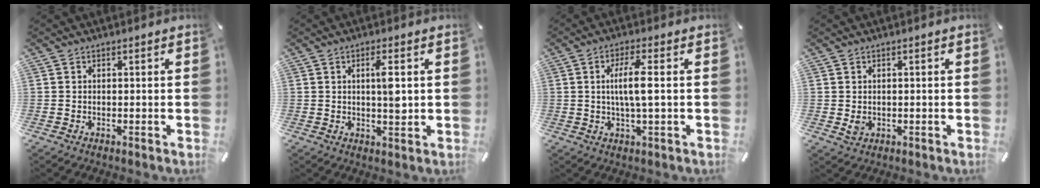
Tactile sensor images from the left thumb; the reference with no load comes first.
{"total": 5.3, "force": [0.9, 1.3, 5.0], "torque": [-0.082, -0.005, 0.010]}
{"total": 7.7, "force": [0.6, 1.3, 7.6], "torque": [-0.148, -0.001, 0.004]}
{"total": 1.9, "force": [-0.3, 1.6, 1.0], "torque": [-0.017, 0.001, -0.004]}